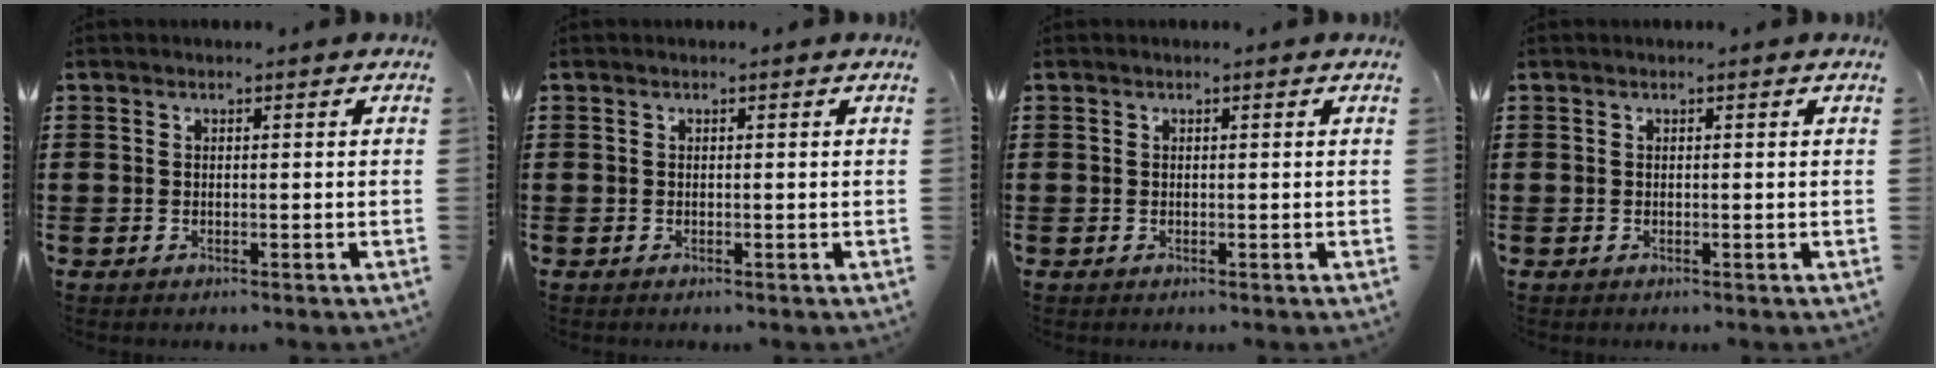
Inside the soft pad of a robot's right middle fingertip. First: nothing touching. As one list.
[{"total": 0.0}, {"total": 0.0}, {"total": 0.0}]